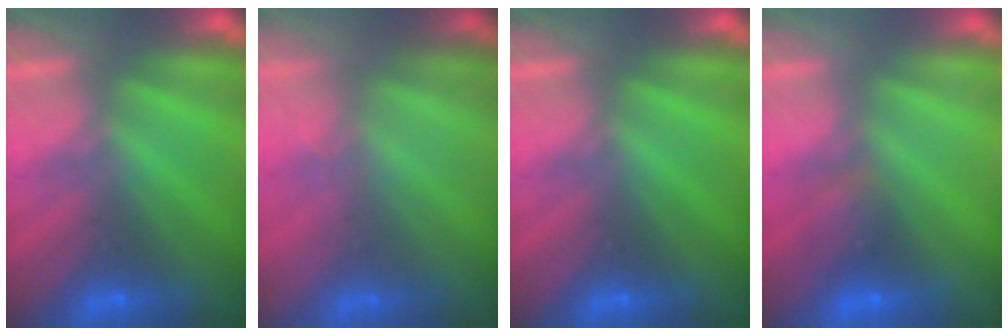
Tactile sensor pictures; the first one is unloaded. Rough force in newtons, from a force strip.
{"total": 1.5}
{"total": 0.0}
{"total": 1.5}